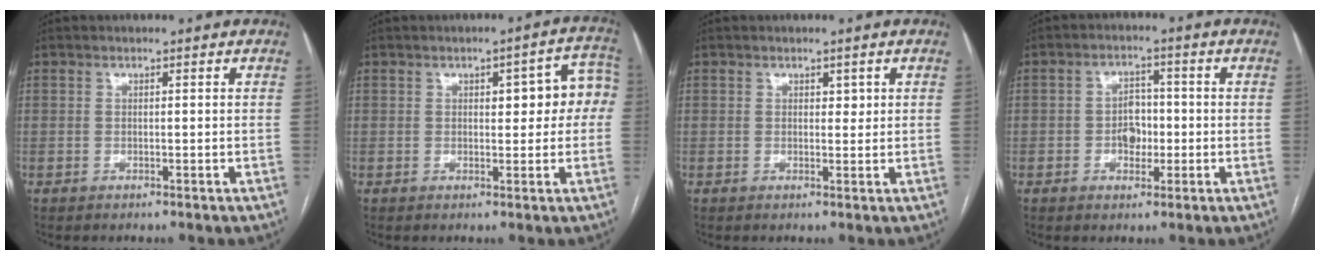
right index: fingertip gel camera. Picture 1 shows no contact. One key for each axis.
{"total": 7.3, "fx": 1.2, "fy": 2.8, "fz": 6.7, "tx": -0.068, "ty": 0.034, "tz": 0.013}
{"total": 1.4, "fx": 0.6, "fy": 0.9, "fz": 0.8, "tx": -0.009, "ty": -0.001, "tz": 0.009}
{"total": 4.2, "fx": -0.6, "fy": 3.0, "fz": 2.8, "tx": -0.043, "ty": 0.011, "tz": -0.007}